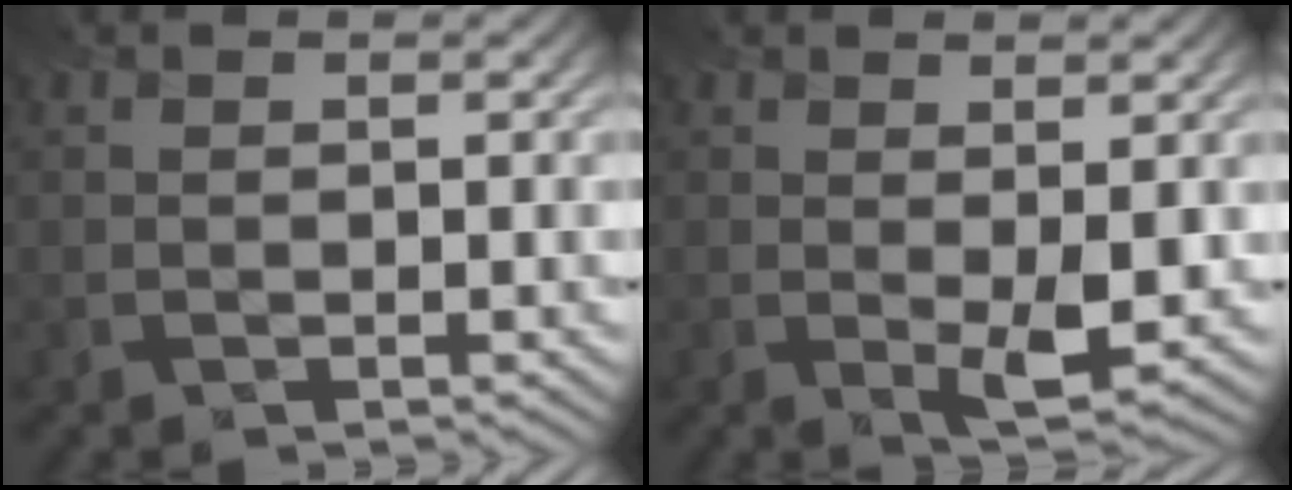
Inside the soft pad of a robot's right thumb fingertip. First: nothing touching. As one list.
[{"total": 3.5, "force": [0.3, 1.2, 3.3], "torque": [-0.064, -0.011, 0.011]}]